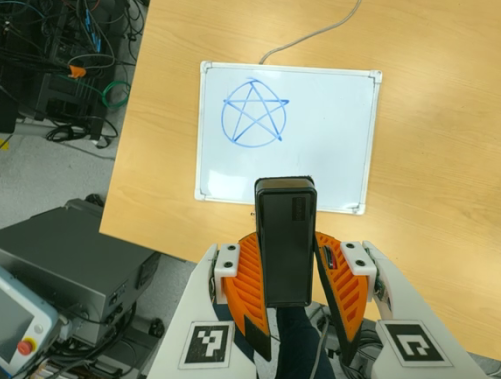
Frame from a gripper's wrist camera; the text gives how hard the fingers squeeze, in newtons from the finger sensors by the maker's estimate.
{"total": 5.8, "left": 5.5, "right": 6.1}